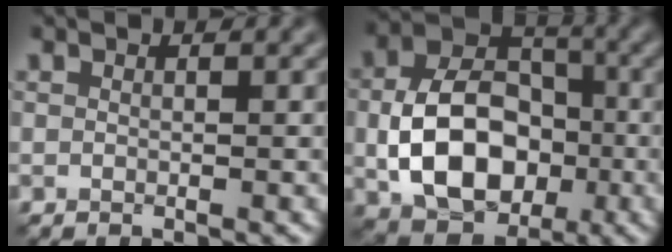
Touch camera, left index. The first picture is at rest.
{"total": 10.3, "force": [-1.8, 7.2, 7.2], "torque": [-0.135, 0.002, -0.029]}